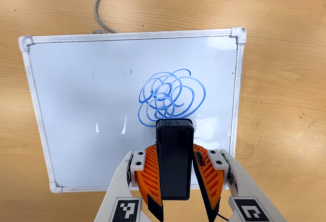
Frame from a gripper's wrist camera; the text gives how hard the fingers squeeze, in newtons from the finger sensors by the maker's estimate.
{"total": 6.4, "left": 5.5, "right": 7.4}